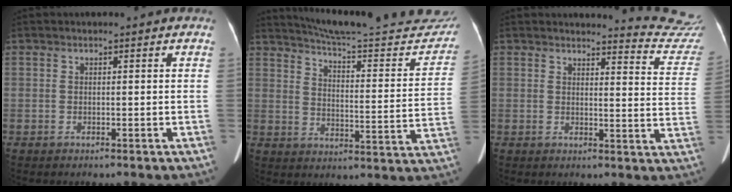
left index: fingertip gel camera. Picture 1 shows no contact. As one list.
[{"total": 27.0, "force": [25.1, 3.2, 9.5], "torque": [-0.133, -0.079, 0.313]}, {"total": 12.1, "force": [12.1, 0.0, 0.0], "torque": [0.021, -0.112, 0.102]}]